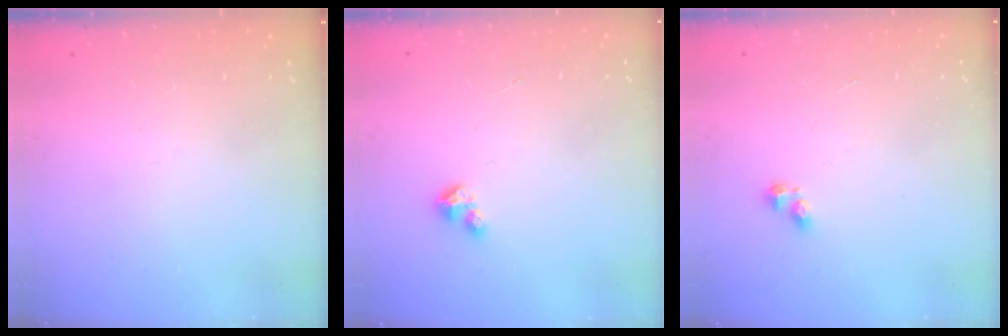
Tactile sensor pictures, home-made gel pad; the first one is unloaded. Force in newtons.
{"total": 2.7, "press": 2.7, "slide": 0.3}
{"total": 2.5, "press": 2.5, "slide": 0.3}